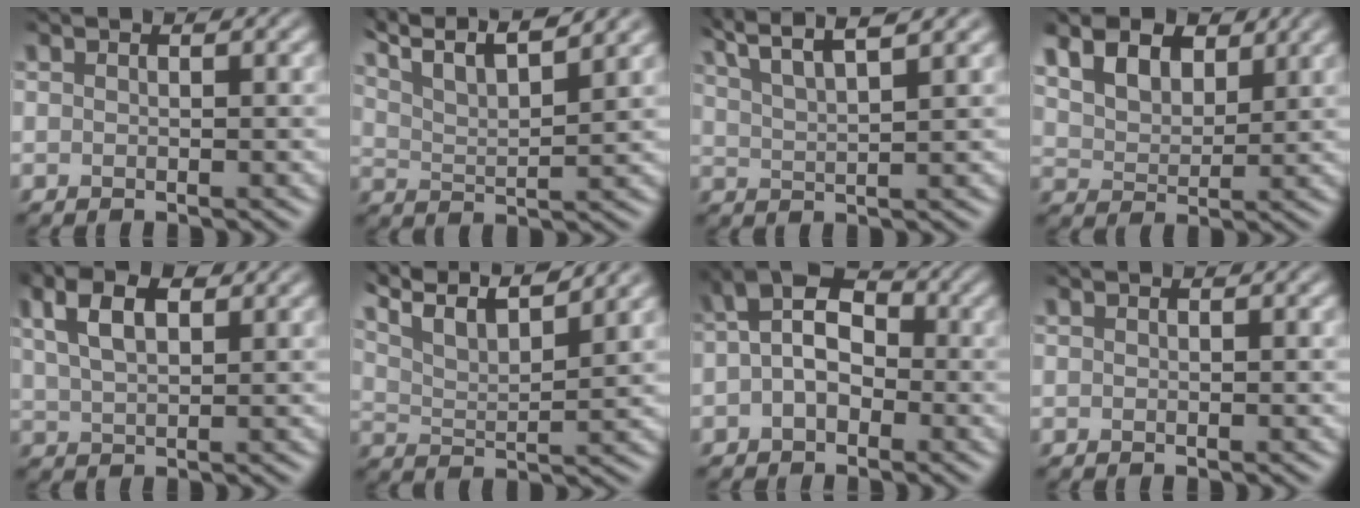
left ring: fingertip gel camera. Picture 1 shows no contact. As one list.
[{"total": 9.7, "force": [7.8, 2.1, 5.4], "torque": [-0.084, 0.027, 0.089]}, {"total": 4.7, "force": [3.8, 0.3, 2.8], "torque": [-0.047, 0.022, 0.057]}, {"total": 5.1, "force": [3.0, 2.9, 2.8], "torque": [-0.066, 0.012, 0.041]}, {"total": 4.6, "force": [2.2, 2.2, 3.4], "torque": [-0.075, 0.008, 0.040]}, {"total": 9.5, "force": [7.6, 2.1, 5.4], "torque": [-0.087, 0.026, 0.091]}, {"total": 4.9, "force": [-0.1, 3.2, 3.7], "torque": [-0.058, 0.014, -0.014]}, {"total": 0.0}]